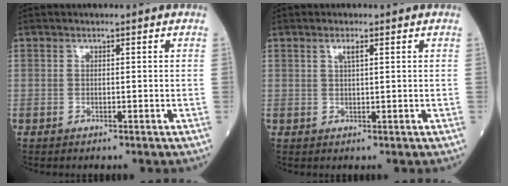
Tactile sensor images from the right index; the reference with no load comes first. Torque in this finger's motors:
{"motor_torque": [0.07, 0.07, 0.00, 0.04]}